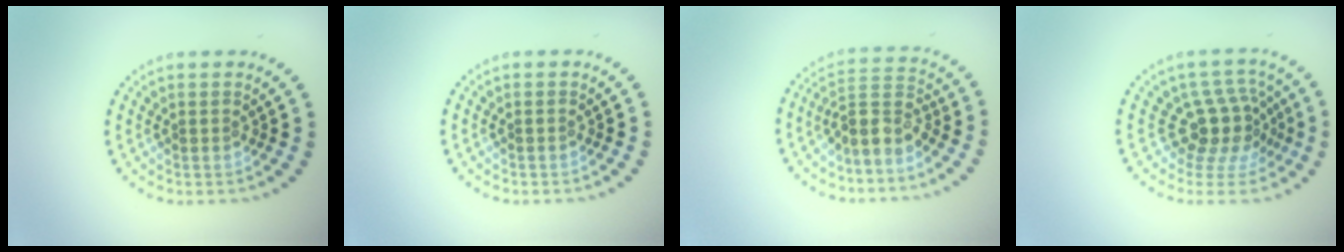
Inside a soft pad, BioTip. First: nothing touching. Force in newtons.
{"total": 0.0}
{"total": 3.1, "press": 2.5, "slide": 1.8}
{"total": 4.0, "press": 2.8, "slide": 2.8}